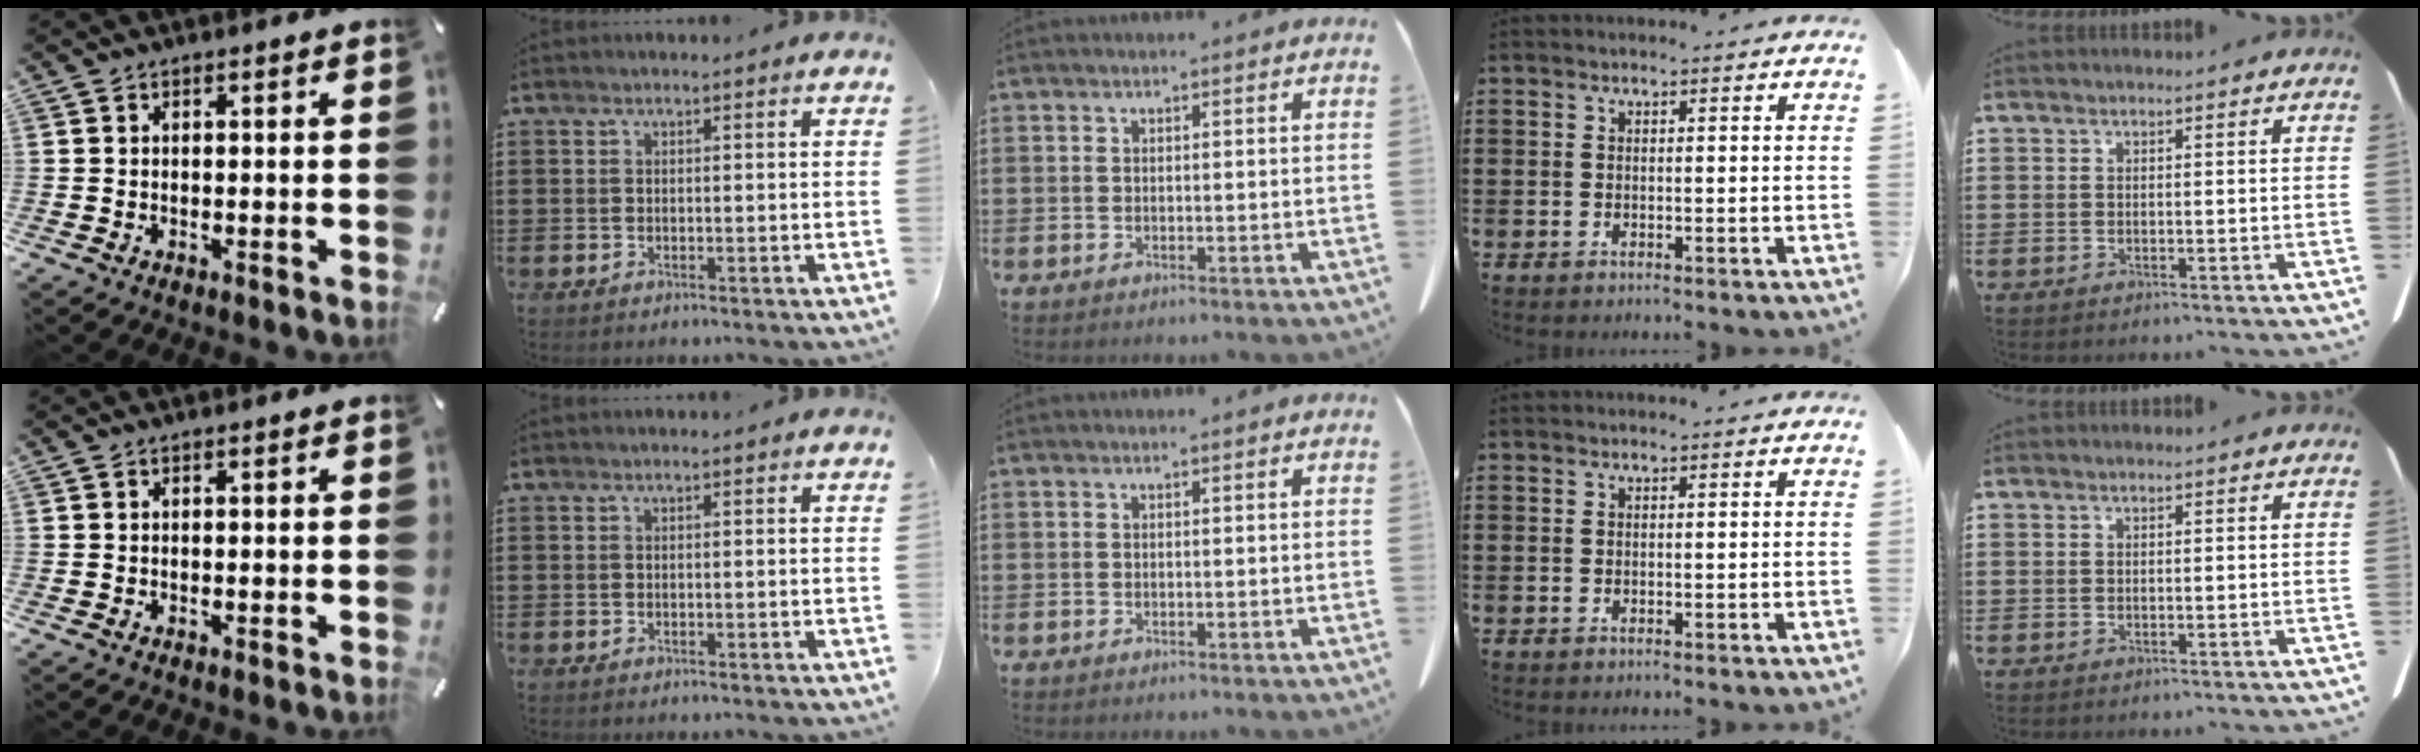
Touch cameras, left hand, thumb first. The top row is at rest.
{}